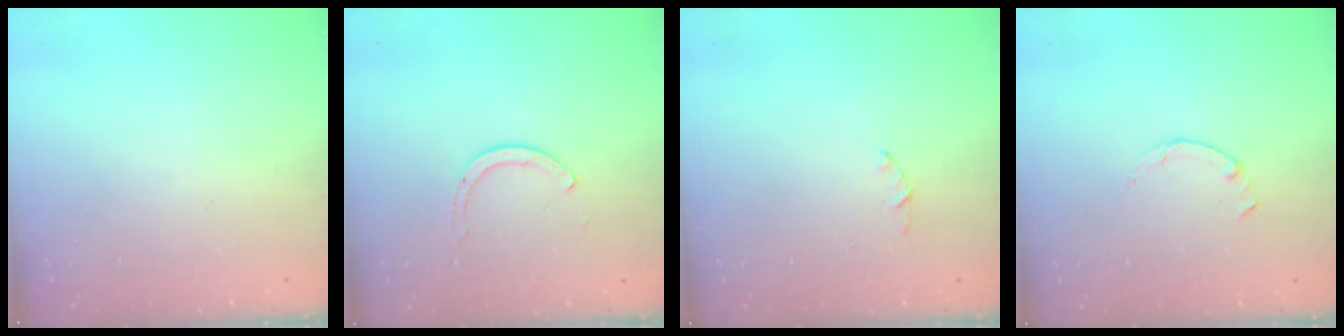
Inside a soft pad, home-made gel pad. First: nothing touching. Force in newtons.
{"total": 2.0, "press": 1.9, "slide": 0.3}
{"total": 1.0, "press": 0.9, "slide": 0.3}
{"total": 0.8, "press": 0.7, "slide": 0.2}